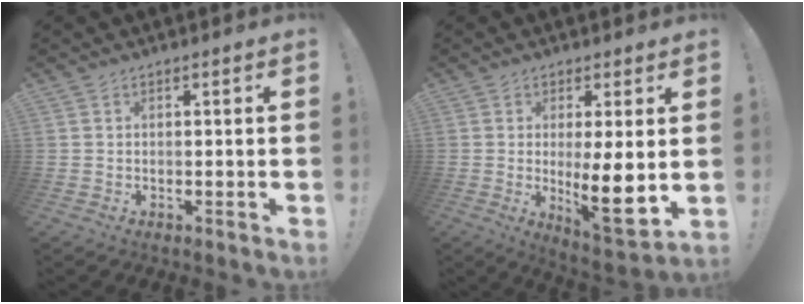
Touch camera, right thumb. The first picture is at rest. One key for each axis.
{"total": 11.3, "fx": -0.1, "fy": 2.8, "fz": 11.0, "tx": -0.167, "ty": -0.026, "tz": 0.001}